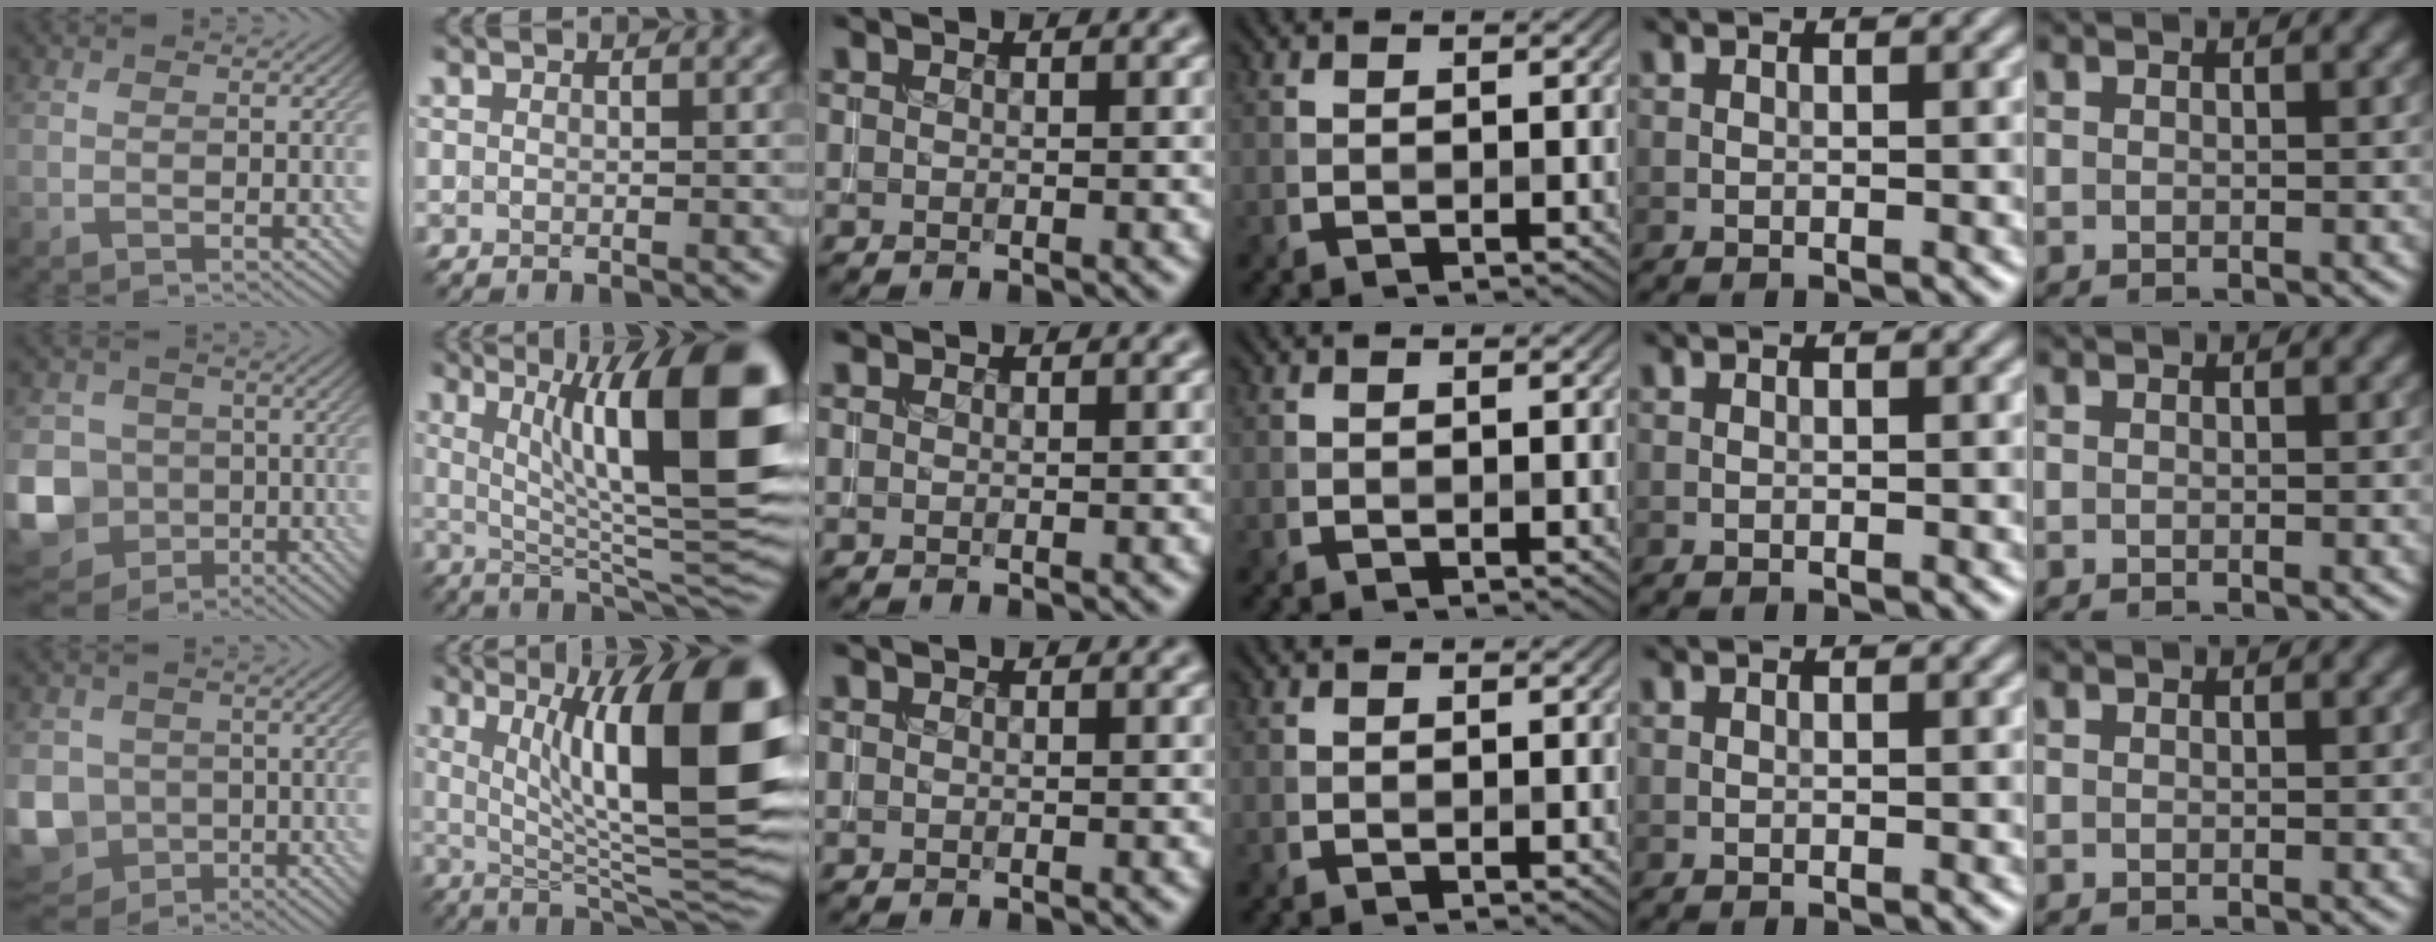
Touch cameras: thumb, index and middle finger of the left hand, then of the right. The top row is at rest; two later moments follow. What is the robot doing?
{"motion": "insert", "object": "coin"}